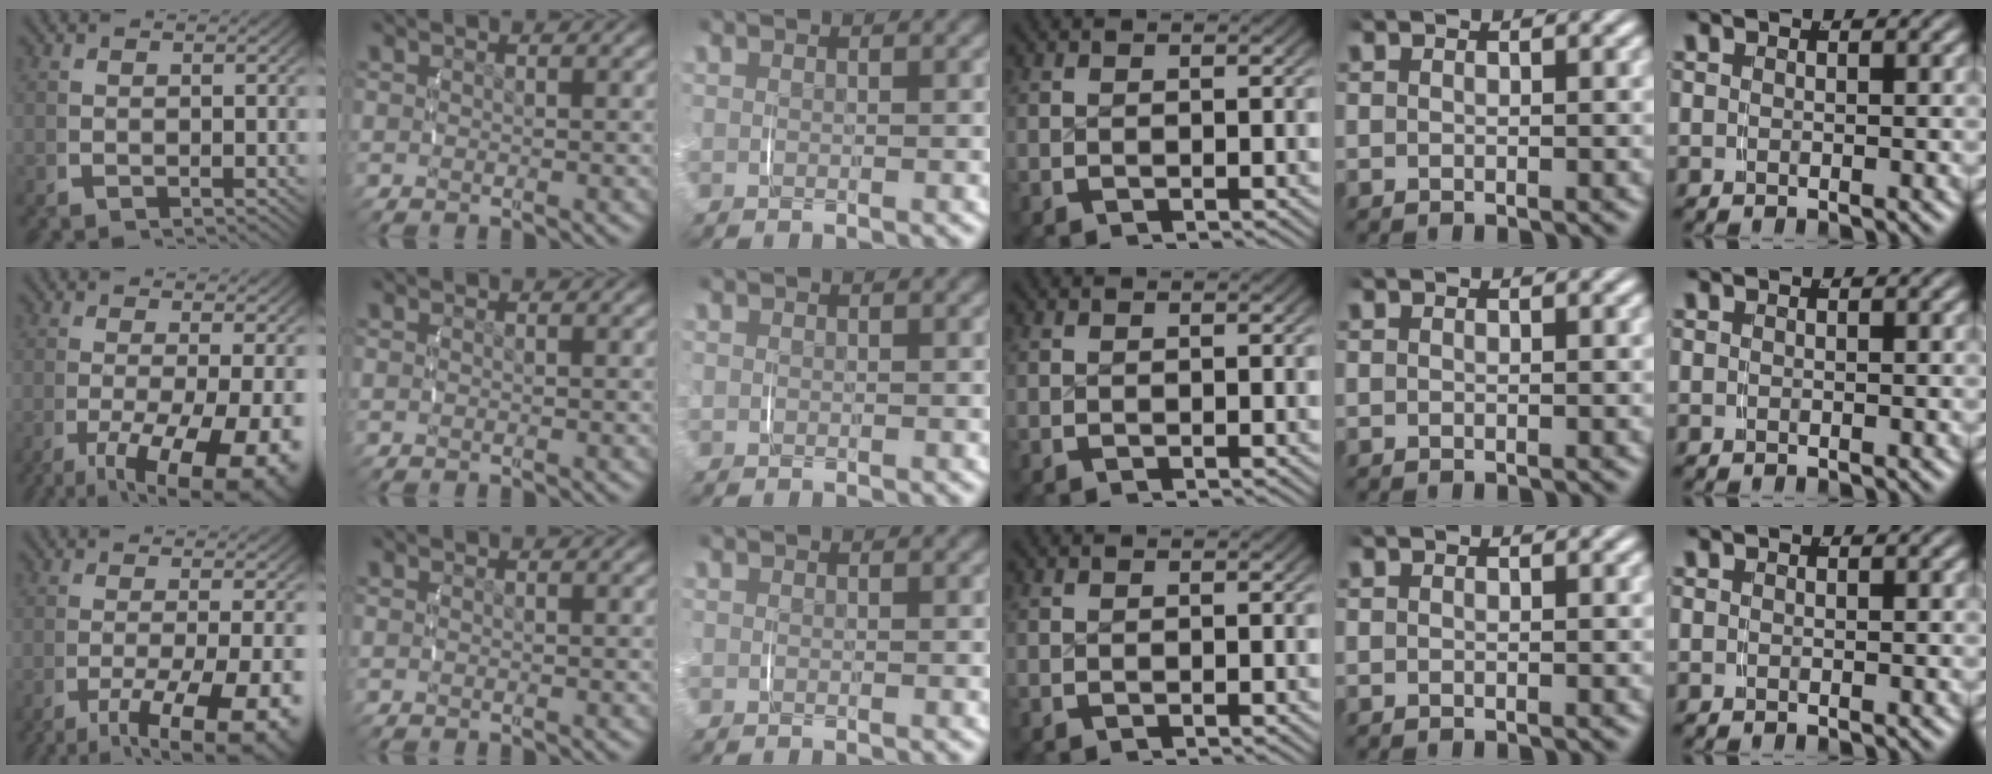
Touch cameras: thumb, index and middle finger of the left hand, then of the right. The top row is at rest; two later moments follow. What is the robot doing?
{"motion": "lift_and_place", "object": "glasses case"}